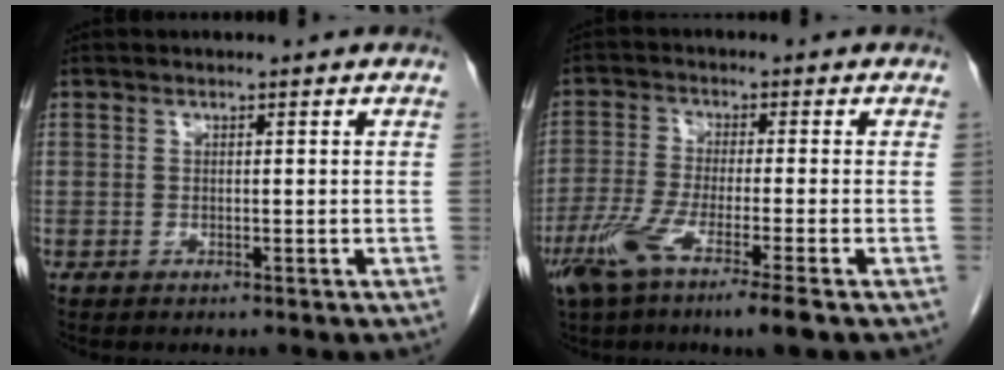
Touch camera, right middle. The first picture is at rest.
{"total": 8.8, "force": [-5.0, -0.1, 7.2], "torque": [-0.142, -0.025, -0.096]}